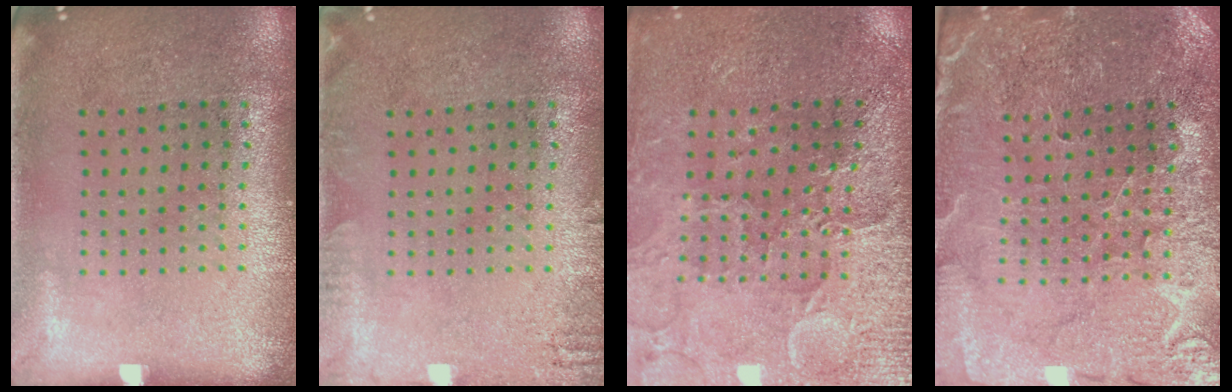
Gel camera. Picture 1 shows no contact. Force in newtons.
{"total": 1.5, "press": 1.5, "slide": 0.2}
{"total": 3.2, "press": 3.2, "slide": 0.3}
{"total": 1.5, "press": 1.5, "slide": 0.1}